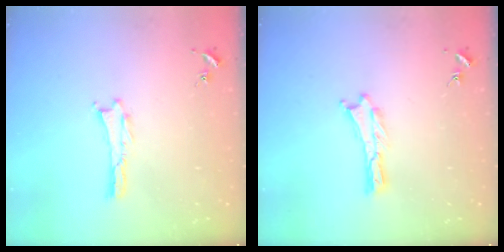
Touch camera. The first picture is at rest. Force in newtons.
{"total": 0.0}